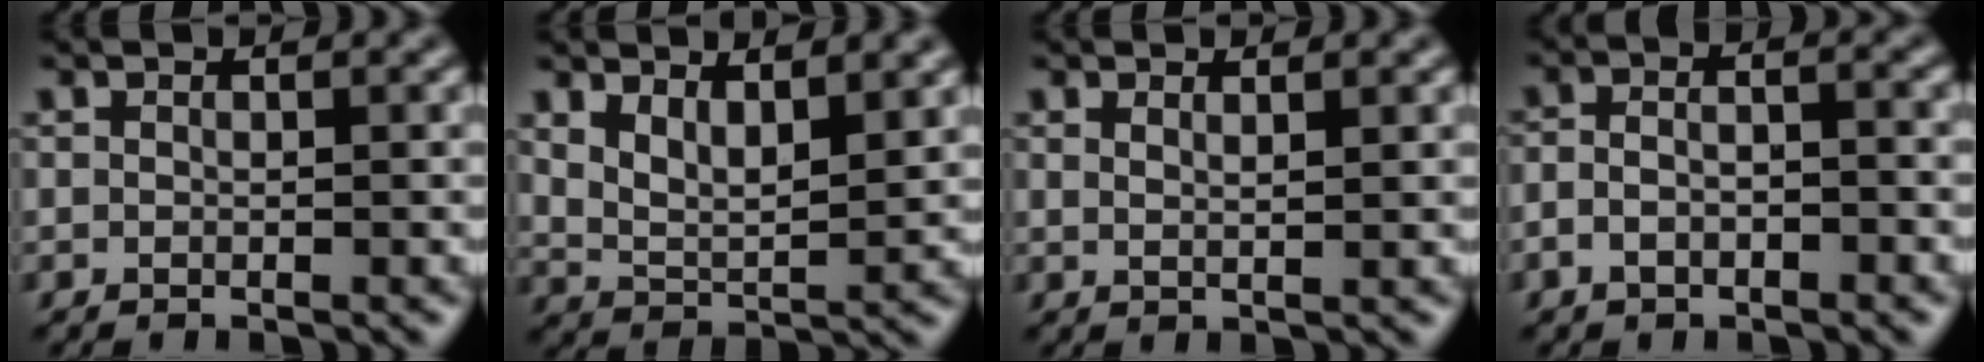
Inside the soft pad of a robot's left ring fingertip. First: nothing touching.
{"total": 4.0, "force": [2.3, 1.6, 2.8], "torque": [-0.061, -0.013, 0.047]}
{"total": 1.3, "force": [0.7, 0.4, 0.9], "torque": [-0.012, -0.002, 0.010]}
{"total": 3.2, "force": [-1.4, 1.5, 2.5], "torque": [-0.045, -0.004, -0.024]}